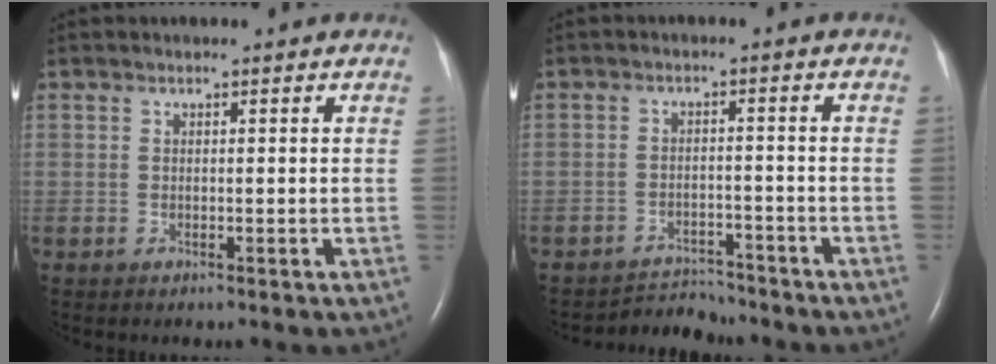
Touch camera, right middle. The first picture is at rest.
{"total": 4.3, "force": [-4.1, 0.5, -1.2], "torque": [0.018, -0.002, -0.065]}